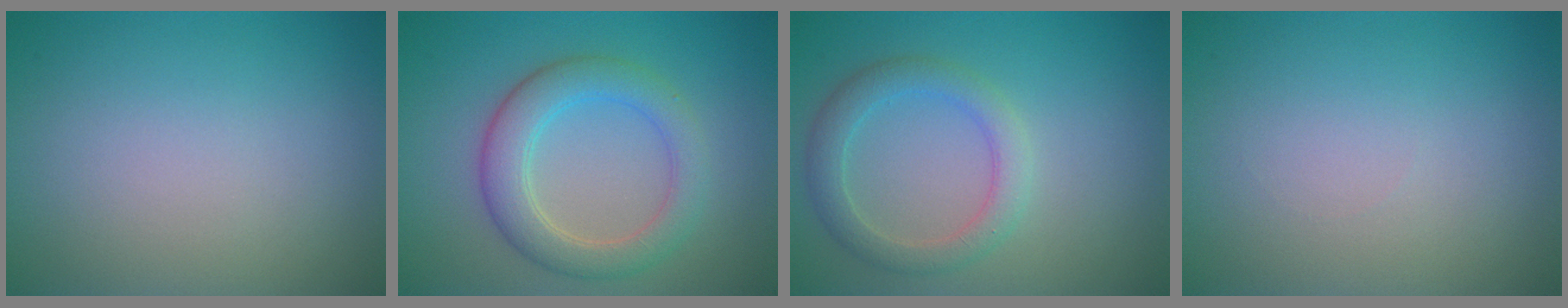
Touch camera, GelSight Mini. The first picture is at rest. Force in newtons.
{"total": 4.6, "press": 4.6, "slide": 0.0}
{"total": 3.1, "press": 3.1, "slide": 0.1}
{"total": 0.0}